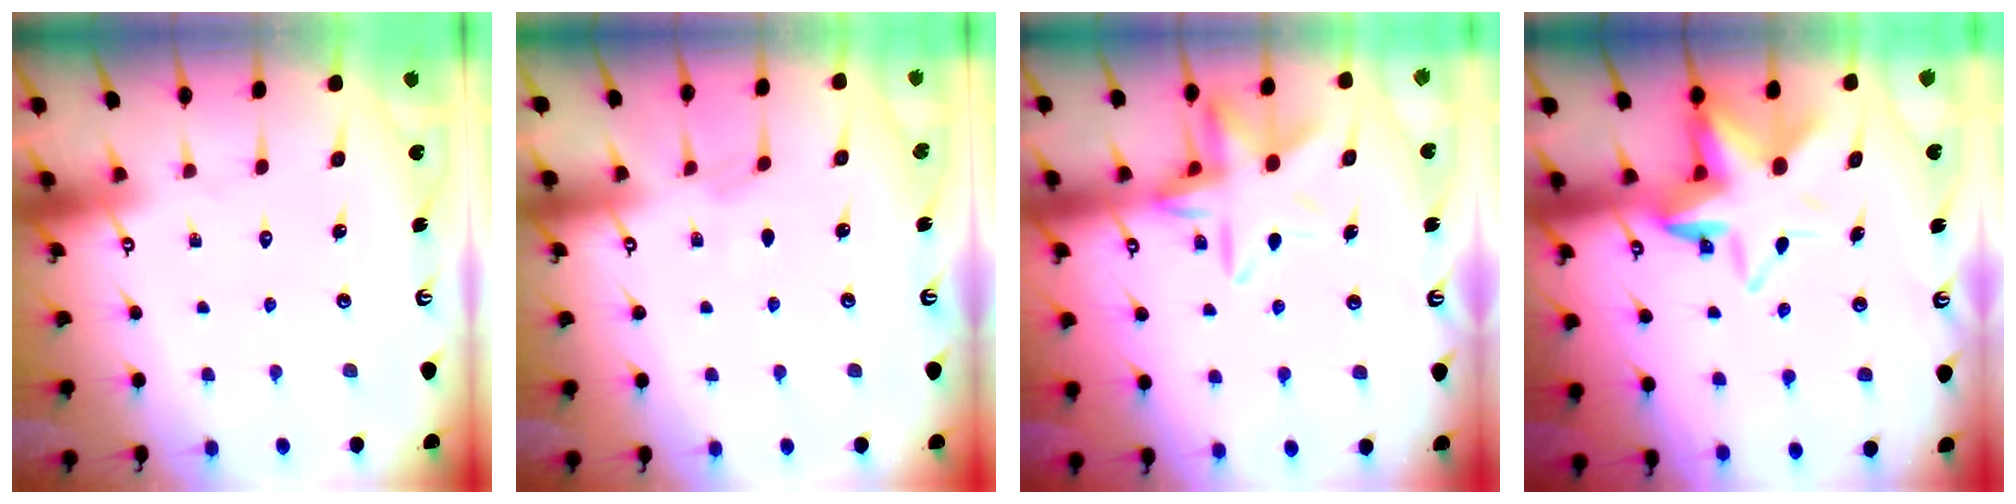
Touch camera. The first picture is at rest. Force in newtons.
{"total": 3.0, "press": 3.0, "slide": 0.5}
{"total": 12.0, "press": 12.0, "slide": 1.2}
{"total": 9.6, "press": 9.5, "slide": 1.5}